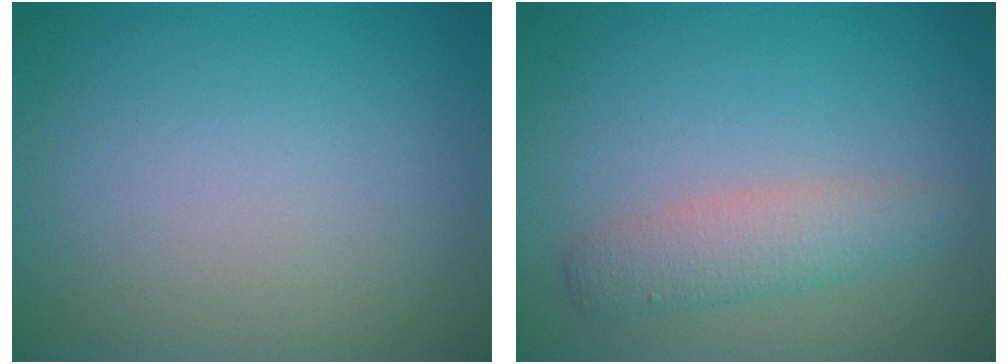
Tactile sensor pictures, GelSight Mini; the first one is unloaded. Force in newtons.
{"total": 3.0, "press": 3.0, "slide": 0.1}